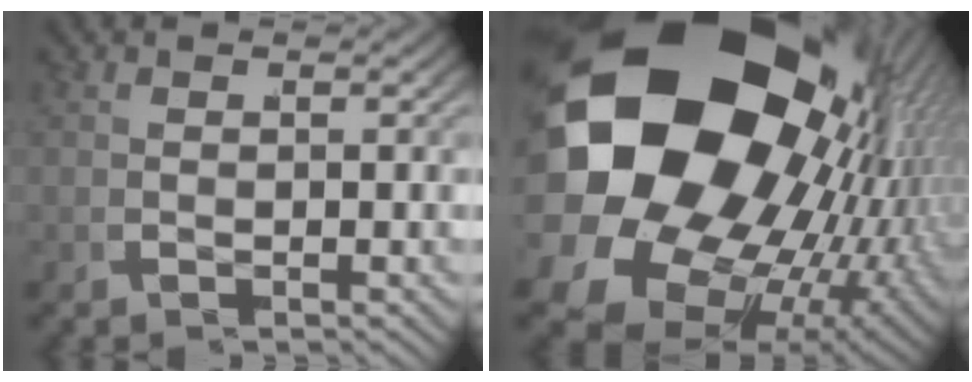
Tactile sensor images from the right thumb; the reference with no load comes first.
{"total": 36.7, "force": [0.6, 26.1, 25.8], "torque": [-0.441, -0.042, 0.004]}